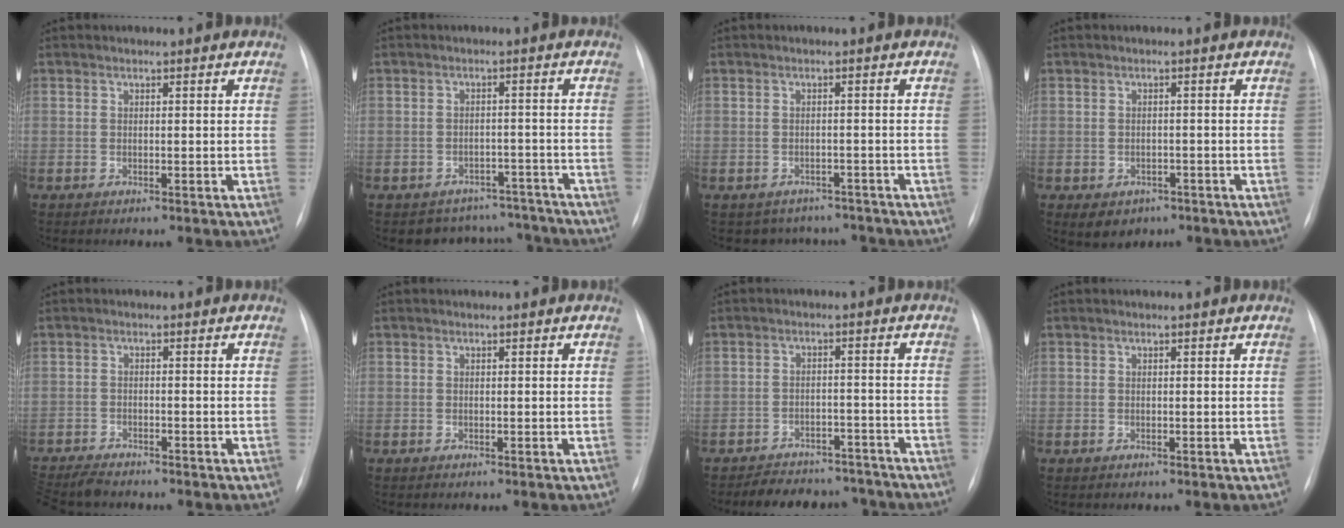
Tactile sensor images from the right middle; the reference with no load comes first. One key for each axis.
{"total": 7.8, "fx": -6.9, "fy": 3.7, "fz": -0.5, "tx": 0.025, "ty": 0.031, "tz": -0.080}
{"total": 5.9, "fx": -5.0, "fy": 3.1, "fz": 0.0, "tx": 0.011, "ty": 0.017, "tz": -0.057}
{"total": 4.6, "fx": -2.7, "fy": 3.4, "fz": 1.4, "tx": -0.014, "ty": 0.005, "tz": -0.029}
{"total": 6.4, "fx": -5.9, "fy": 1.2, "fz": 2.0, "tx": -0.031, "ty": -0.020, "tz": -0.099}
{"total": 0.0}
{"total": 11.3, "fx": -10.1, "fy": 4.5, "fz": 2.2, "tx": -0.023, "ty": 0.016, "tz": -0.128}
{"total": 0.0}